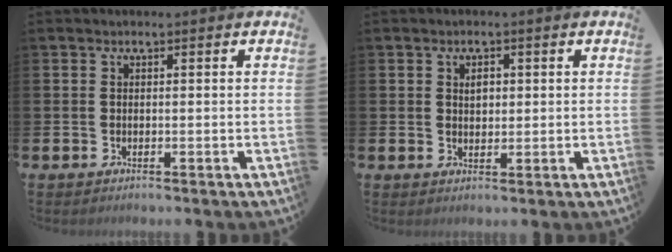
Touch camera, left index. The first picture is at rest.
{"total": 1.7, "force": [0.8, 1.1, 1.0], "torque": [-0.005, 0.001, 0.009]}